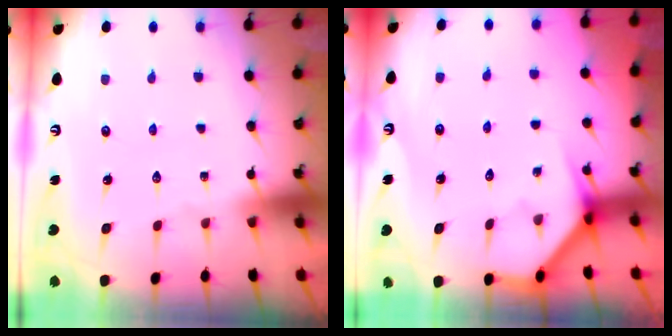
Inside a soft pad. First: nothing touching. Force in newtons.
{"total": 3.8, "press": 3.8, "slide": 0.3}